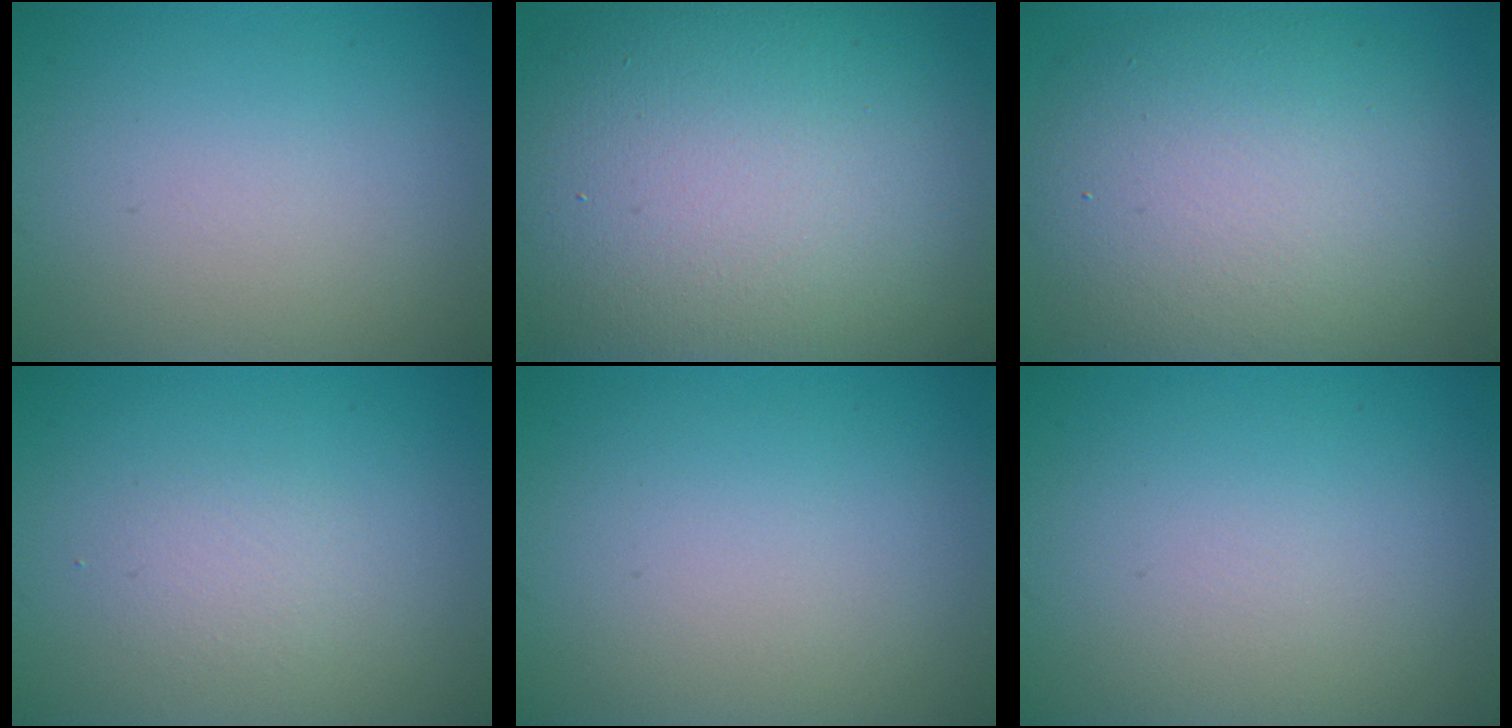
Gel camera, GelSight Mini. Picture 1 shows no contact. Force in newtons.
{"total": 17.6, "press": 17.6, "slide": 0.7}
{"total": 10.5, "press": 10.5, "slide": 1.1}
{"total": 1.3, "press": 1.3, "slide": 0.1}
{"total": 0.0}
{"total": 0.0}